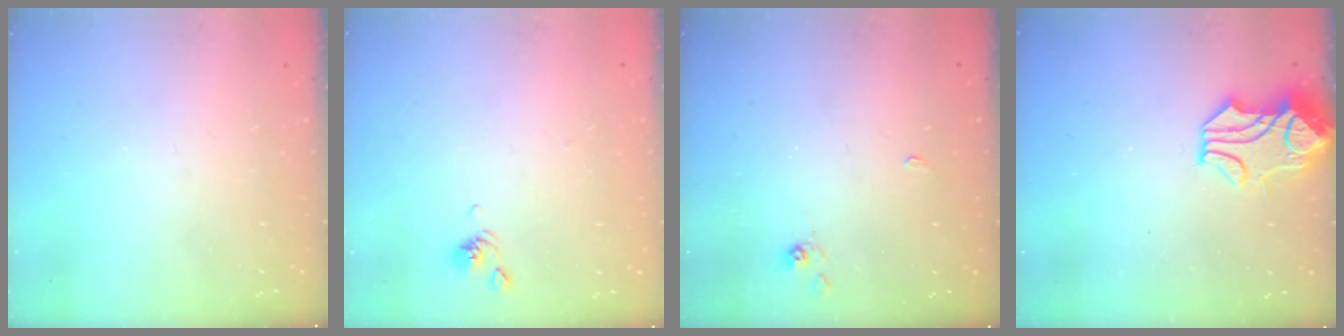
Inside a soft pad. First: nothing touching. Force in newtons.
{"total": 2.8, "press": 2.8, "slide": 0.1}
{"total": 3.2, "press": 3.2, "slide": 0.5}
{"total": 1.0, "press": 0.4, "slide": 0.9}